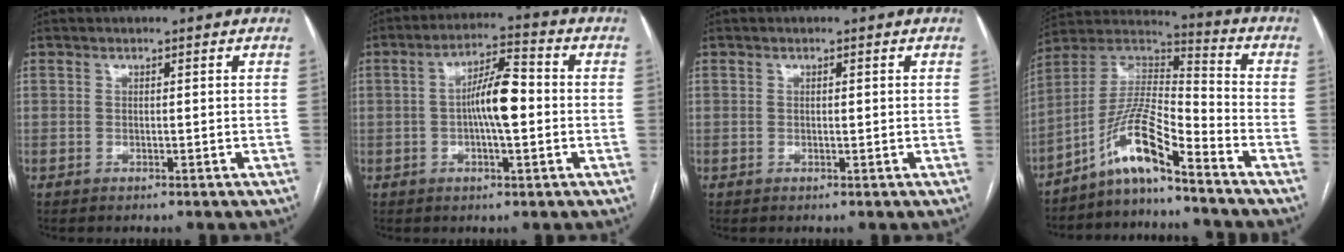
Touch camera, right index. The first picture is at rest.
{"total": 8.0, "force": [-0.4, 1.7, 7.8], "torque": [-0.144, 0.014, -0.010]}
{"total": 0.6, "force": [0.1, 0.1, 0.6], "torque": [-0.011, 0.000, 0.001]}
{"total": 10.9, "force": [-7.7, 0.5, 7.7], "torque": [-0.156, 0.019, -0.146]}